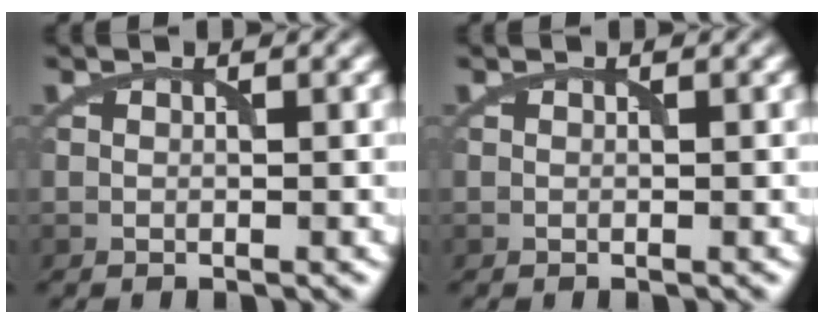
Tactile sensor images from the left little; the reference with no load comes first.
{"total": 0.0}